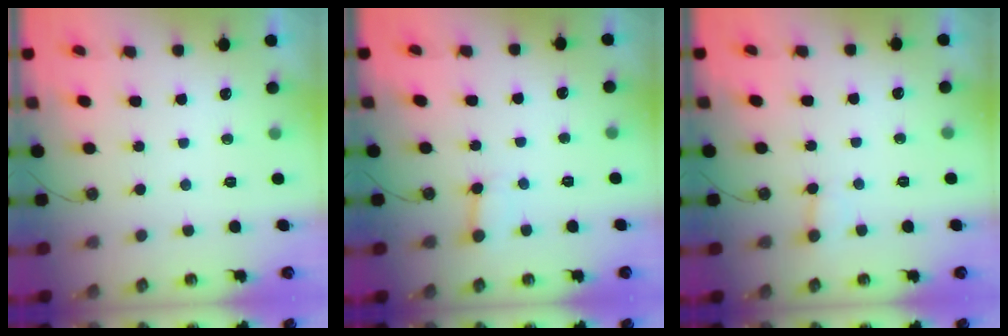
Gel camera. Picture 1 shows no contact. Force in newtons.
{"total": 4.5, "press": 4.5, "slide": 0.3}
{"total": 3.4, "press": 3.4, "slide": 0.6}